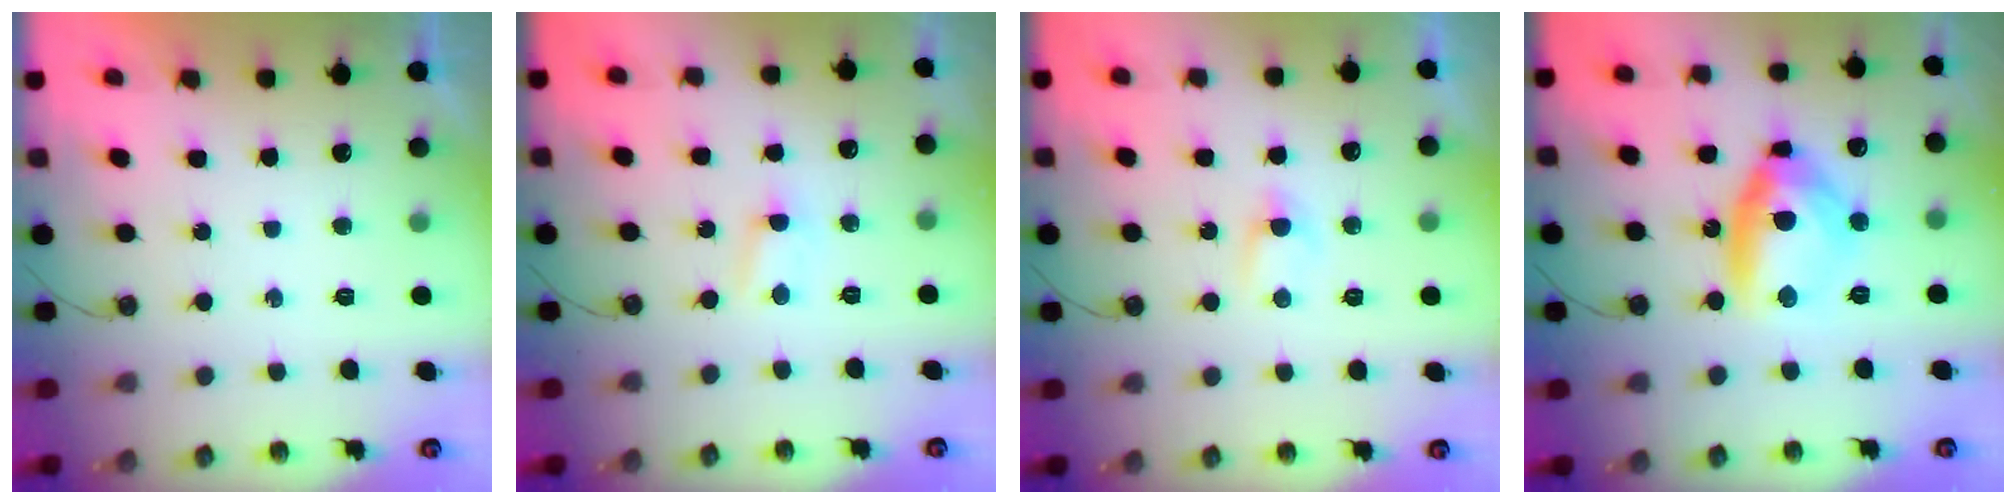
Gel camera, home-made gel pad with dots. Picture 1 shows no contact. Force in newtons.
{"total": 2.6, "press": 2.6, "slide": 0.4}
{"total": 2.7, "press": 2.6, "slide": 0.4}
{"total": 13.4, "press": 13.4, "slide": 1.4}